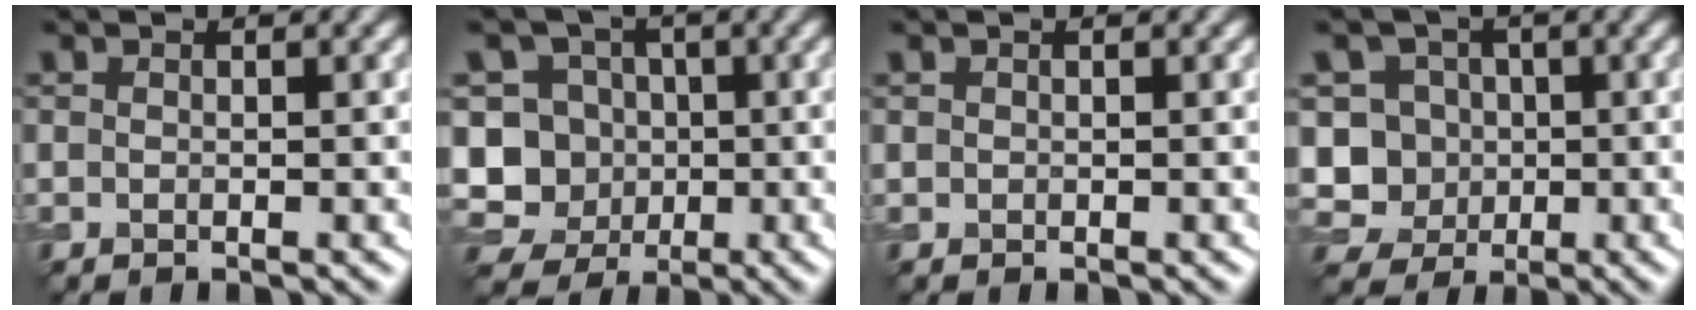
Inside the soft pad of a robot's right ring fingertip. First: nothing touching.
{"total": 9.4, "force": [-1.1, 8.9, 2.7], "torque": [-0.062, 0.020, -0.048]}
{"total": 0.0}
{"total": 6.4, "force": [-0.2, 6.0, 2.1], "torque": [-0.036, 0.026, -0.027]}